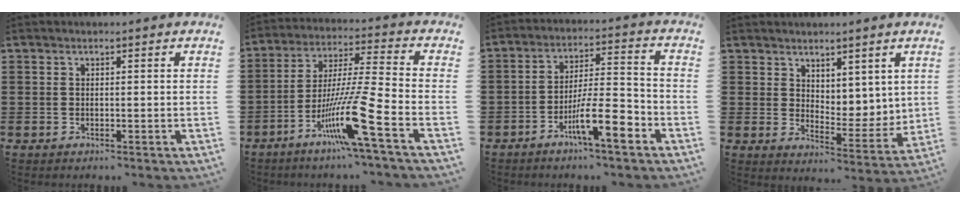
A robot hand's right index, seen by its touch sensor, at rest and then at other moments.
{"total": 13.3, "force": [-6.9, 0.1, 11.4], "torque": [-0.231, -0.010, -0.132]}
{"total": 10.2, "force": [-5.2, 2.5, 8.3], "torque": [-0.153, 0.008, -0.091]}
{"total": 5.3, "force": [4.6, 2.5, 0.2], "torque": [-0.016, -0.018, 0.089]}